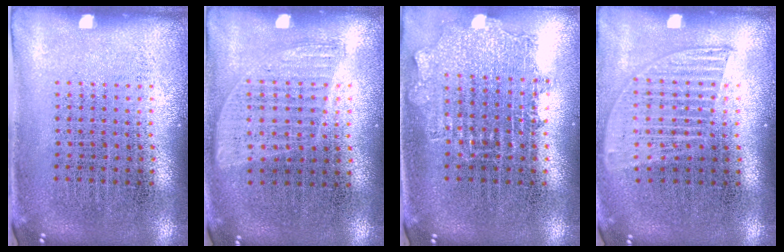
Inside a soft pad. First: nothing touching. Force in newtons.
{"total": 0.9, "press": 0.8, "slide": 0.4}
{"total": 1.2, "press": 1.2, "slide": 0.3}
{"total": 1.3, "press": 1.1, "slide": 0.6}